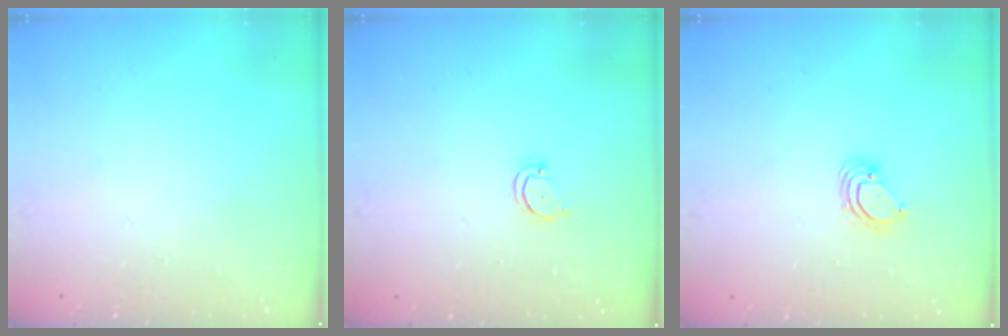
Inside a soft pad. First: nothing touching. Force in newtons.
{"total": 2.8, "press": 2.8, "slide": 0.3}
{"total": 3.8, "press": 3.8, "slide": 0.1}